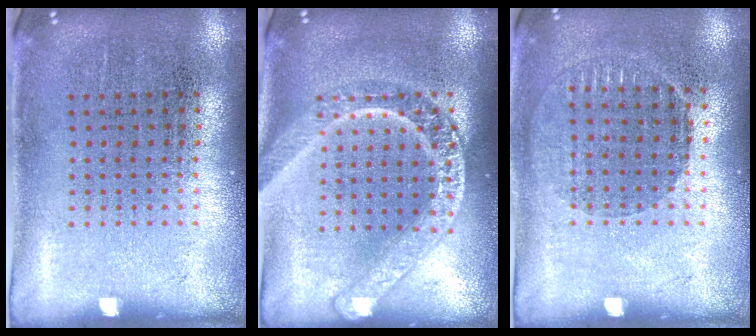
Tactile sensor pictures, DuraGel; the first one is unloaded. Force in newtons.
{"total": 3.4, "press": 3.4, "slide": 0.4}
{"total": 1.0, "press": 0.9, "slide": 0.4}